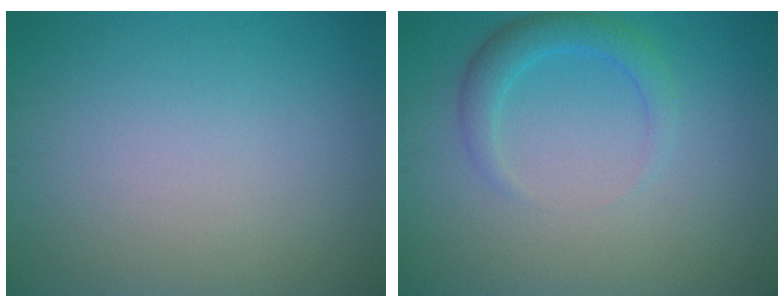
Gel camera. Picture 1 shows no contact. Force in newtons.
{"total": 2.5, "press": 2.5, "slide": 0.2}